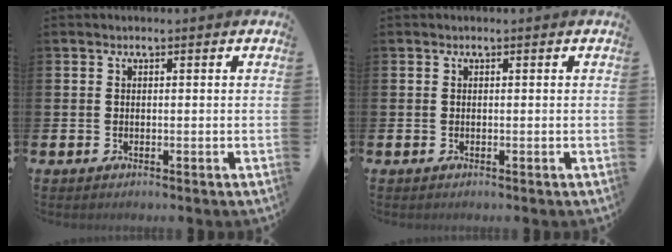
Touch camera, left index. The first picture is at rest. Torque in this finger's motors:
{"motor_torque": [-0.09, -0.01, 0.01, 0.01]}